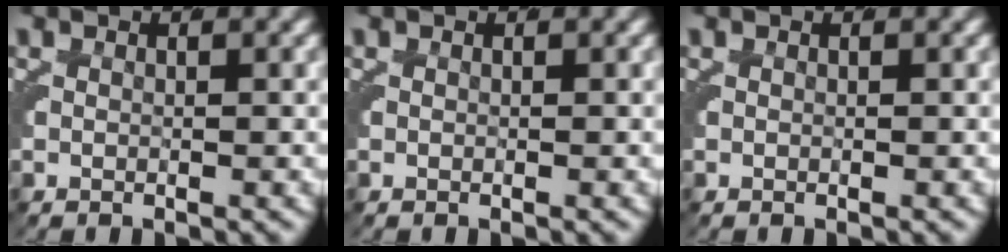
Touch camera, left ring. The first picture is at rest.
{"total": 0.0}
{"total": 0.0}